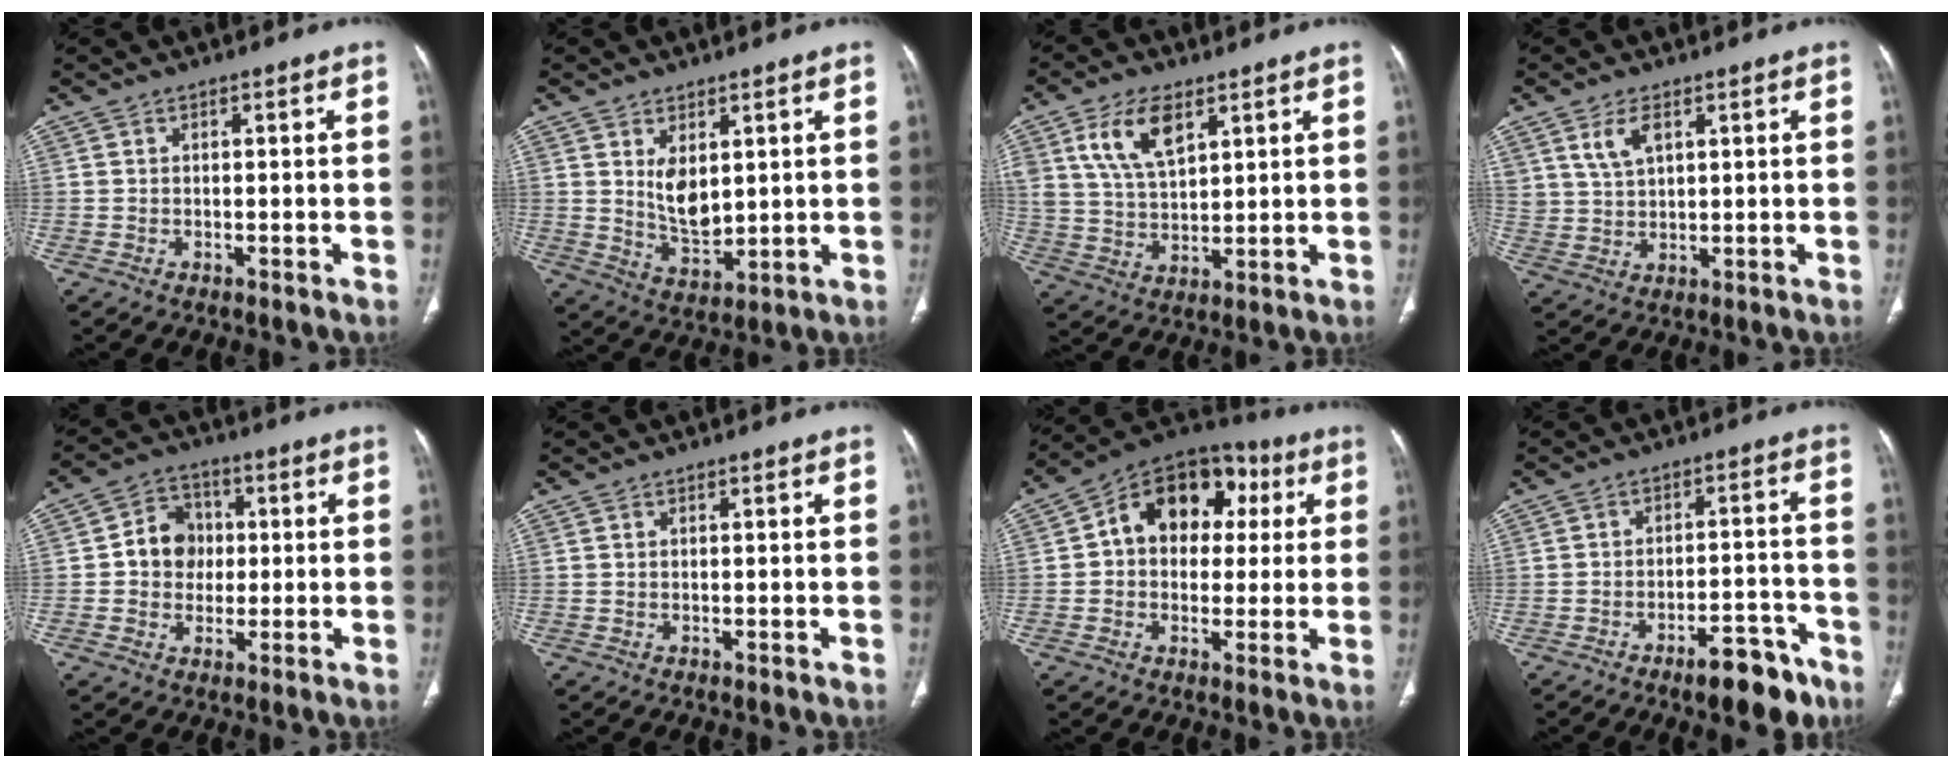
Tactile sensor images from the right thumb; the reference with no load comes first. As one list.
[{"total": 7.2, "force": [2.1, 4.0, 5.5], "torque": [-0.080, -0.023, 0.052]}, {"total": 10.6, "force": [5.2, 5.4, 7.5], "torque": [-0.132, -0.017, 0.106]}, {"total": 5.2, "force": [2.7, 2.8, 3.4], "torque": [-0.061, -0.013, 0.060]}, {"total": 8.2, "force": [0.3, 7.2, 3.9], "torque": [-0.026, 0.014, -0.004]}, {"total": 0.0}, {"total": 15.7, "force": [3.3, 11.4, 10.2], "torque": [-0.108, 0.030, 0.039]}, {"total": 9.2, "force": [-6.2, 3.4, 5.9], "torque": [-0.066, 0.045, -0.088]}]